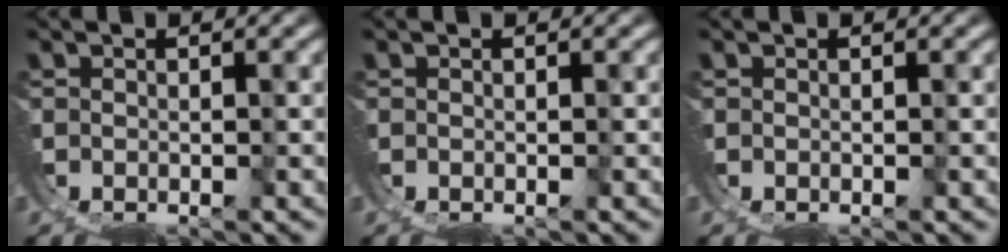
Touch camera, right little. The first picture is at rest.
{"total": 0.0}
{"total": 0.0}